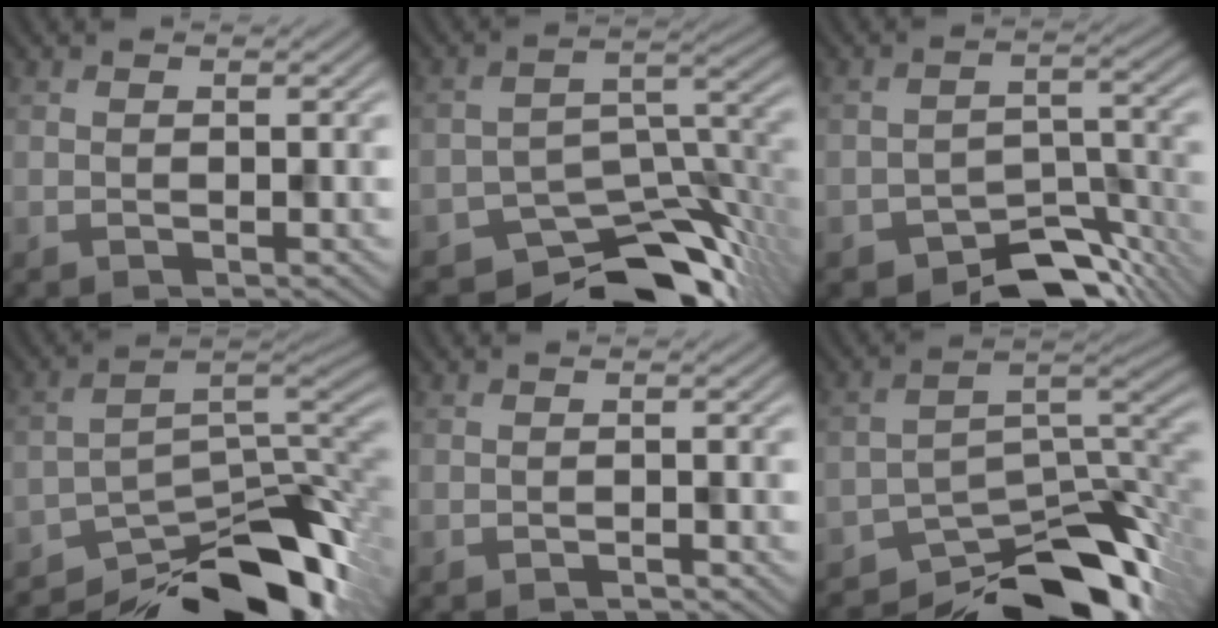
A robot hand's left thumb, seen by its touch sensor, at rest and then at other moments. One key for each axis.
{"total": 12.2, "fx": -9.5, "fy": 4.8, "fz": 5.9, "tx": -0.076, "ty": -0.014, "tz": -0.147}
{"total": 8.9, "fx": -6.6, "fy": 4.2, "fz": 4.1, "tx": -0.049, "ty": -0.016, "tz": -0.108}
{"total": 15.7, "fx": -11.7, "fy": 5.2, "fz": 9.1, "tx": -0.159, "ty": -0.014, "tz": -0.181}
{"total": 0.8, "fx": -0.8, "fy": 0.0, "fz": 0.2, "tx": -0.002, "ty": 0.001, "tz": -0.016}
{"total": 14.6, "fx": -11.4, "fy": 5.1, "fz": 7.6, "tx": -0.126, "ty": -0.018, "tz": -0.175}